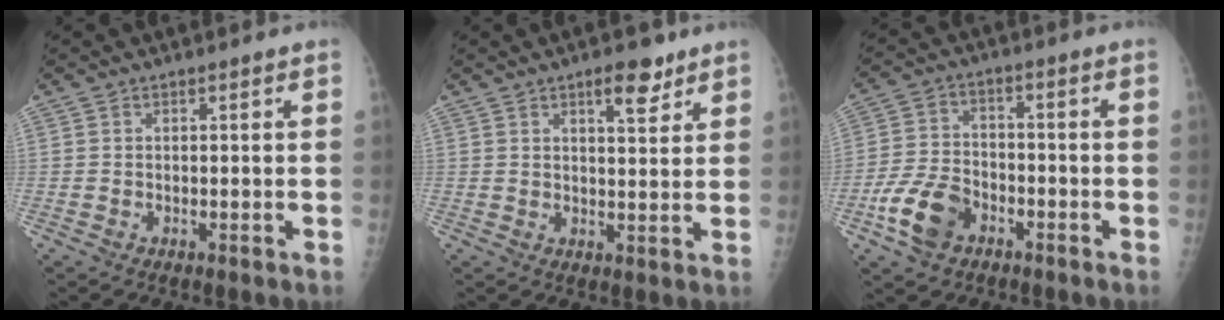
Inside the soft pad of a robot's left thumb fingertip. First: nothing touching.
{"total": 5.8, "force": [3.7, 2.1, 3.9], "torque": [-0.042, -0.021, 0.052]}
{"total": 9.1, "force": [-4.6, 5.9, 5.2], "torque": [-0.097, 0.021, -0.086]}